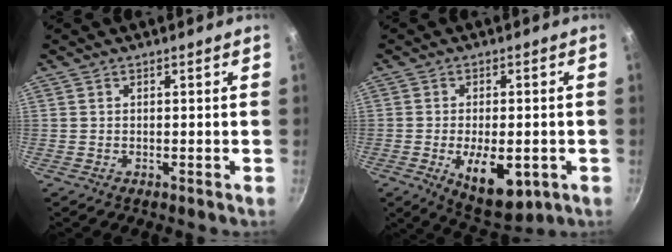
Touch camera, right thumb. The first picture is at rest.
{"total": 11.2, "force": [-3.1, 5.5, 9.2], "torque": [-0.112, -0.001, -0.031]}